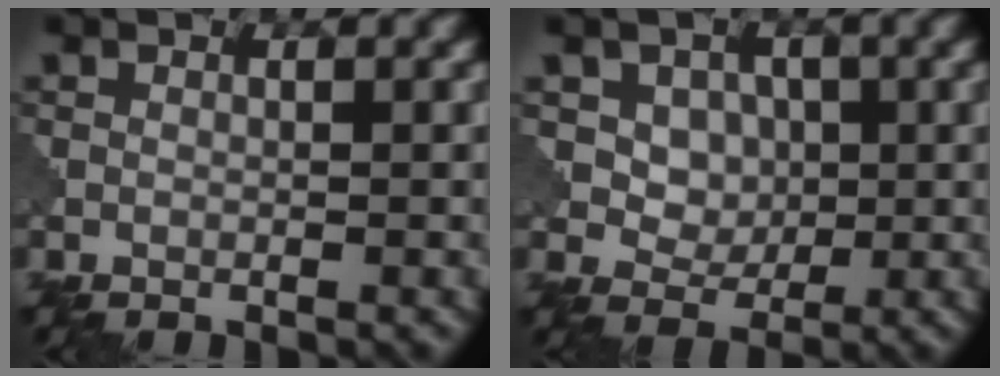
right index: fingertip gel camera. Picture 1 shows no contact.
{"total": 5.6, "force": [2.0, 4.5, 2.6], "torque": [-0.053, -0.001, 0.045]}